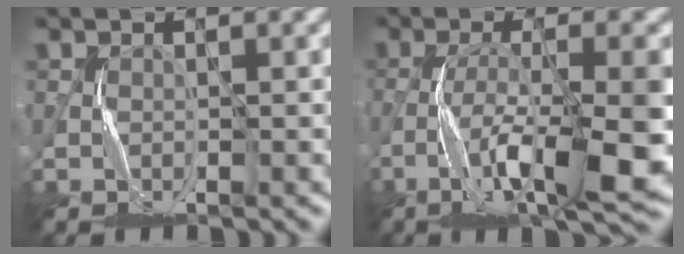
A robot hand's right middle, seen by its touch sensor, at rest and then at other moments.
{"total": 9.8, "force": [-4.4, 2.0, 8.6], "torque": [-0.151, -0.001, -0.077]}